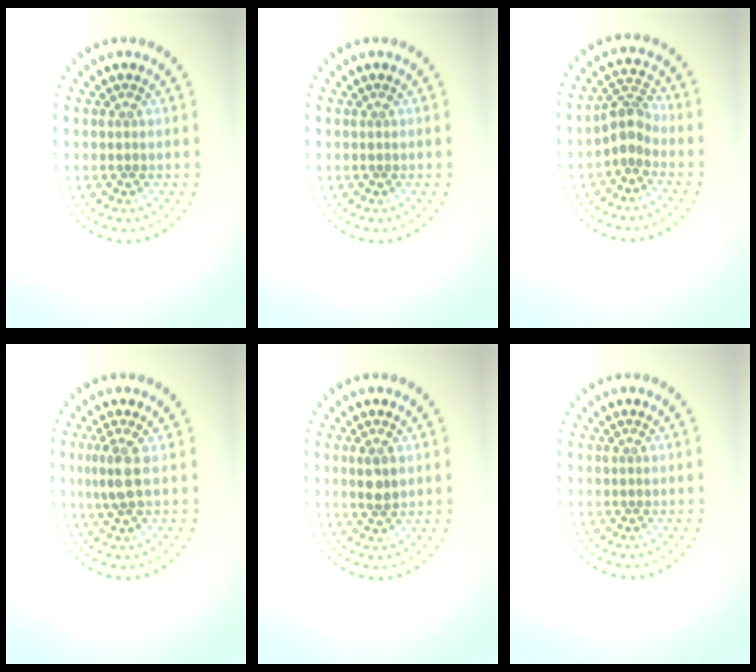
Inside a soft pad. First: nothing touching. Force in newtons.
{"total": 0.0}
{"total": 2.6, "press": 1.9, "slide": 1.7}
{"total": 2.3, "press": 1.9, "slide": 1.4}
{"total": 1.8, "press": 1.8, "slide": 0.5}
{"total": 0.0}